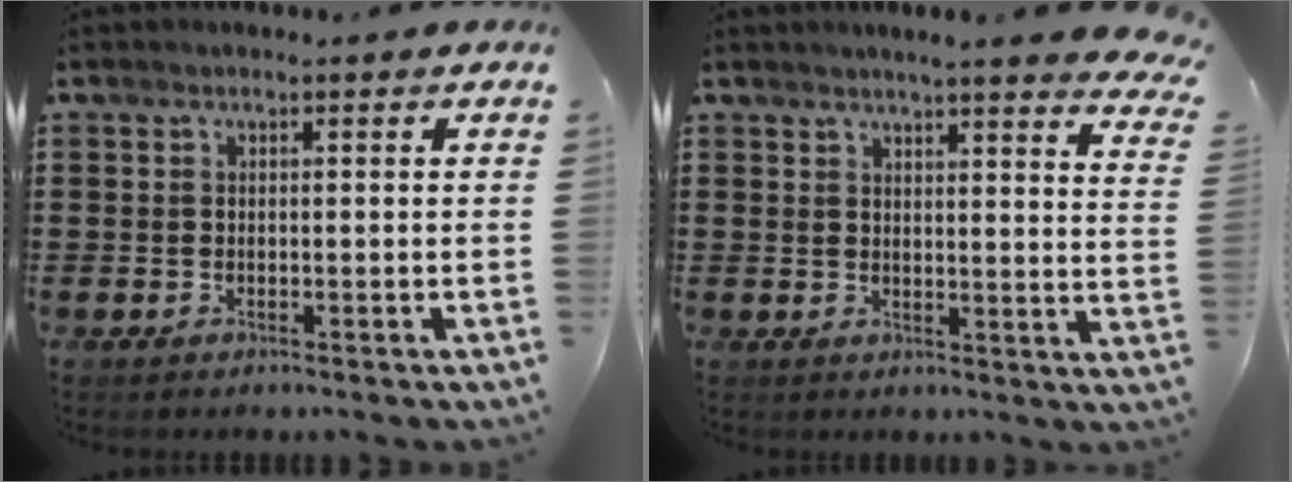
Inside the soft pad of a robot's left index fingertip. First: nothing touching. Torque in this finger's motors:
{"motor_torque": [2.14, 0.00, 0.52, 0.04]}